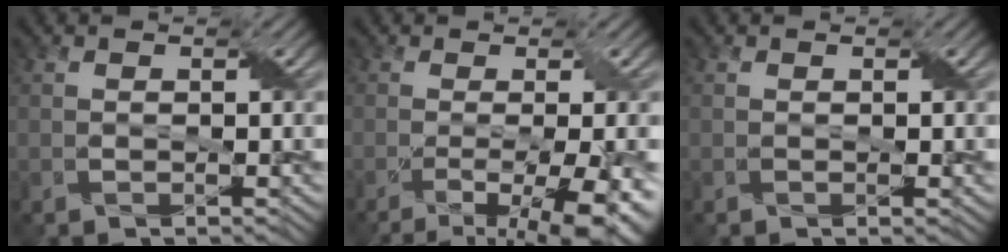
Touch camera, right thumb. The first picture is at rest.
{"total": 10.2, "force": [-4.3, 2.8, 8.8], "torque": [-0.125, -0.016, -0.051]}
{"total": 0.6, "force": [0.1, 0.1, 0.6], "torque": [-0.009, 0.000, 0.000]}